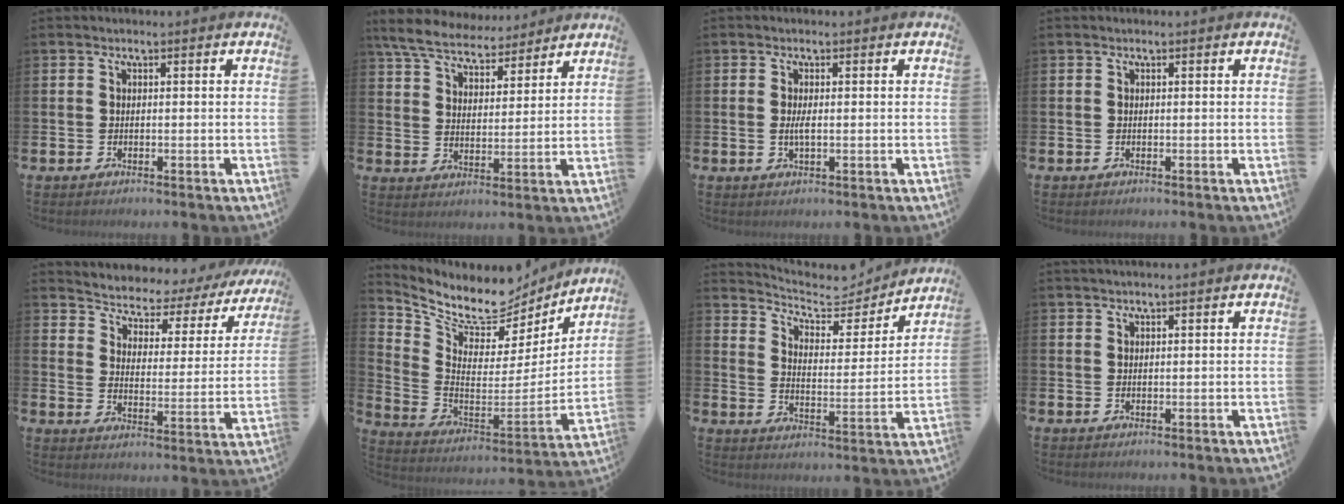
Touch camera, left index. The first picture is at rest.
{"total": 7.1, "force": [6.6, 2.0, 1.7], "torque": [-0.067, -0.031, 0.119]}
{"total": 1.5, "force": [0.0, 0.4, 1.4], "torque": [-0.027, 0.001, -0.002]}
{"total": 0.0}
{"total": 4.0, "force": [3.6, 1.6, 0.1], "torque": [-0.036, -0.037, 0.053]}
{"total": 9.6, "force": [8.5, 3.8, 2.5], "torque": [-0.087, -0.069, 0.146]}
{"total": 6.8, "force": [6.1, 2.3, 1.6], "torque": [-0.063, -0.046, 0.102]}
{"total": 0.6, "force": [0.6, -0.1, 0.1], "torque": [-0.009, 0.002, 0.013]}